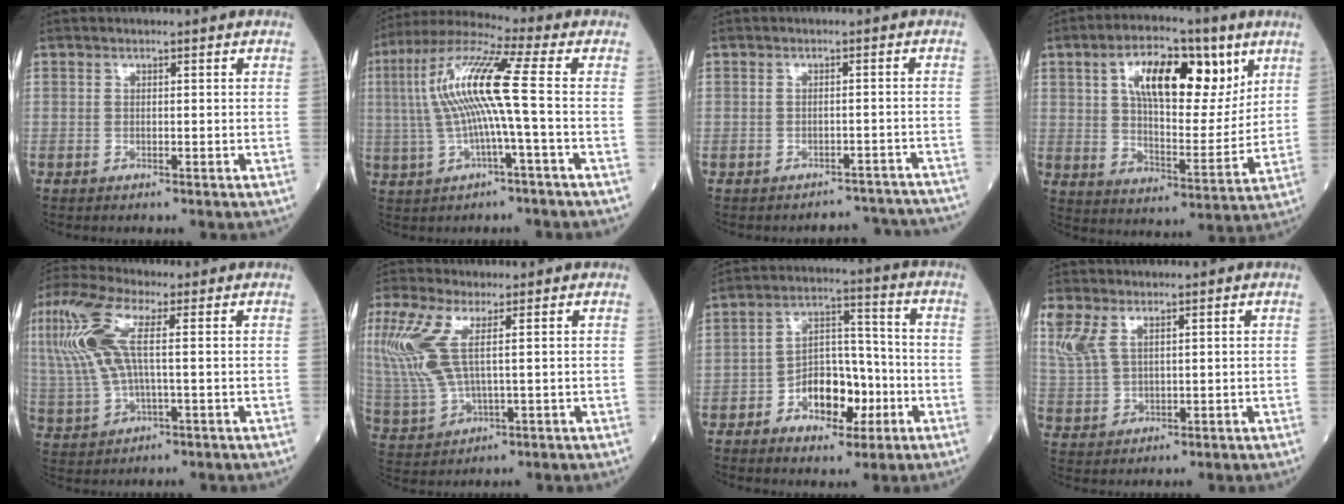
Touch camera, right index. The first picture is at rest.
{"total": 12.1, "force": [0.3, -0.2, 12.1], "torque": [-0.244, 0.024, 0.002]}
{"total": 8.0, "force": [-7.8, 1.8, -0.4], "torque": [0.021, 0.030, -0.074]}
{"total": 16.5, "force": [7.3, 6.5, 13.2], "torque": [-0.212, 0.016, 0.123]}
{"total": 15.9, "force": [4.1, 5.8, 14.2], "torque": [-0.352, 0.019, 0.076]}
{"total": 9.9, "force": [2.9, 3.0, 9.0], "torque": [-0.244, 0.005, 0.065]}
{"total": 9.6, "force": [-3.7, 5.2, 7.1], "torque": [-0.124, 0.024, -0.058]}
{"total": 8.0, "force": [4.2, 4.2, 5.4], "torque": [-0.148, 0.017, 0.097]}